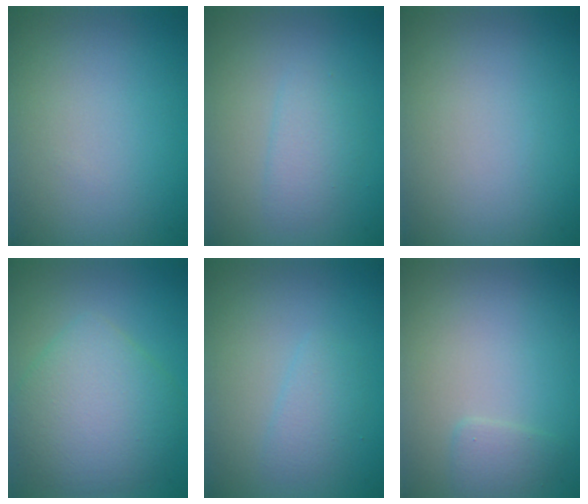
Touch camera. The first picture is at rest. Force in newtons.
{"total": 1.8, "press": 1.8, "slide": 0.1}
{"total": 0.0}
{"total": 5.8, "press": 5.8, "slide": 0.2}
{"total": 1.6, "press": 1.6, "slide": 0.0}
{"total": 1.1, "press": 1.1, "slide": 0.2}